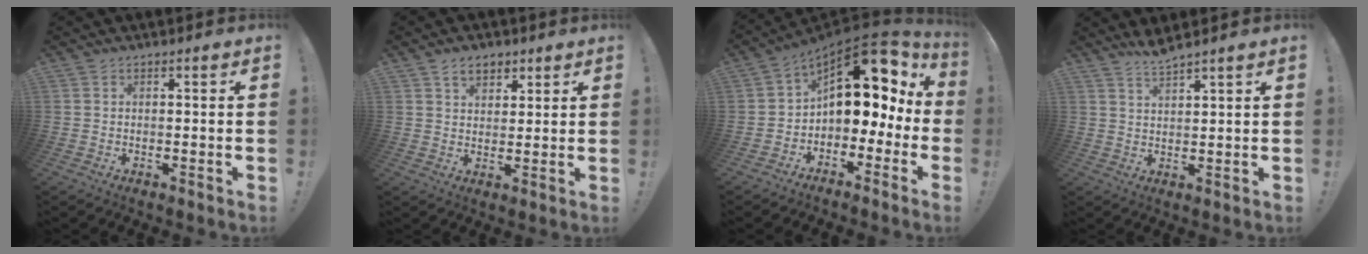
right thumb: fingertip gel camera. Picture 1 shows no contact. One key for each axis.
{"total": 5.5, "fx": 3.3, "fy": 3.5, "fz": 2.6, "tx": -0.041, "ty": -0.006, "tz": 0.059}
{"total": 14.2, "fx": 5.1, "fy": 8.7, "fz": 10.1, "tx": -0.144, "ty": -0.041, "tz": 0.096}
{"total": 4.1, "fx": 3.6, "fy": -0.7, "fz": 1.9, "tx": -0.044, "ty": -0.017, "tz": 0.062}